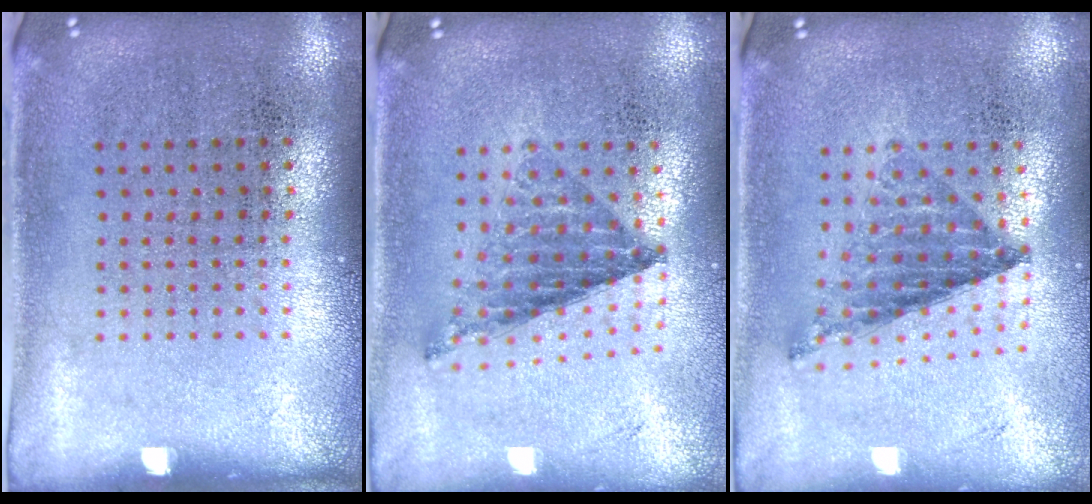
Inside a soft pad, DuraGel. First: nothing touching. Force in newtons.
{"total": 0.8, "press": 0.8, "slide": 0.0}
{"total": 0.8, "press": 0.8, "slide": 0.0}